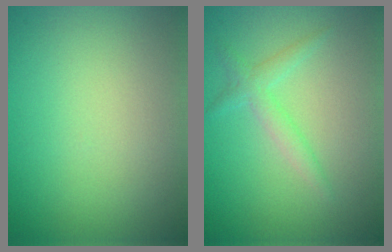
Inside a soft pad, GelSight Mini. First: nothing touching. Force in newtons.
{"total": 1.7, "press": 1.7, "slide": 0.1}